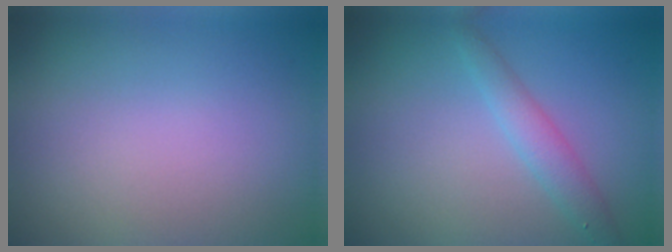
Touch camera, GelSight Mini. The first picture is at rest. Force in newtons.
{"total": 2.3, "press": 2.3, "slide": 0.0}